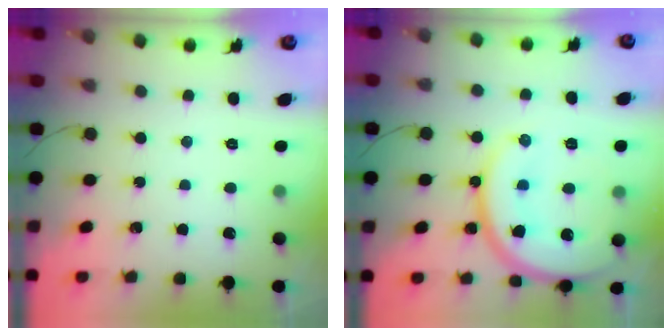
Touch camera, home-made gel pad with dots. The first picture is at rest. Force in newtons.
{"total": 20.0, "press": 19.9, "slide": 1.9}